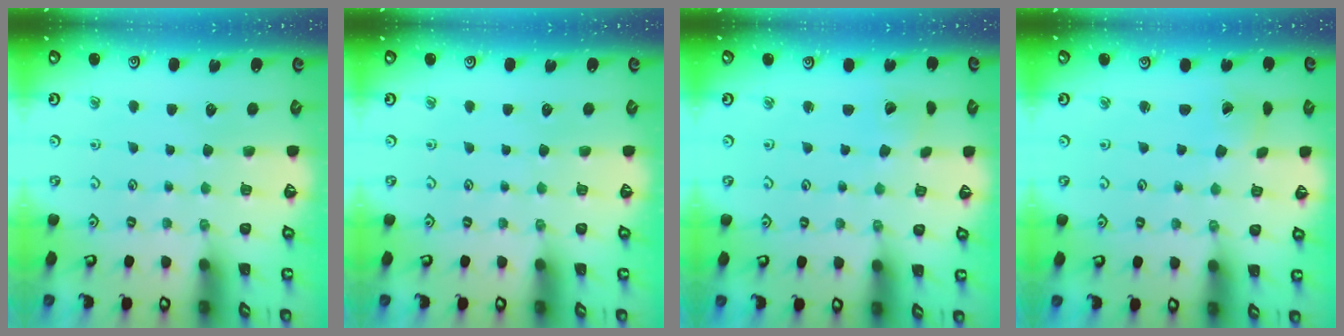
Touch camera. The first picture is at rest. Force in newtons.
{"total": 0.0}
{"total": 2.4, "press": 2.4, "slide": 0.3}
{"total": 1.3, "press": 1.2, "slide": 0.2}